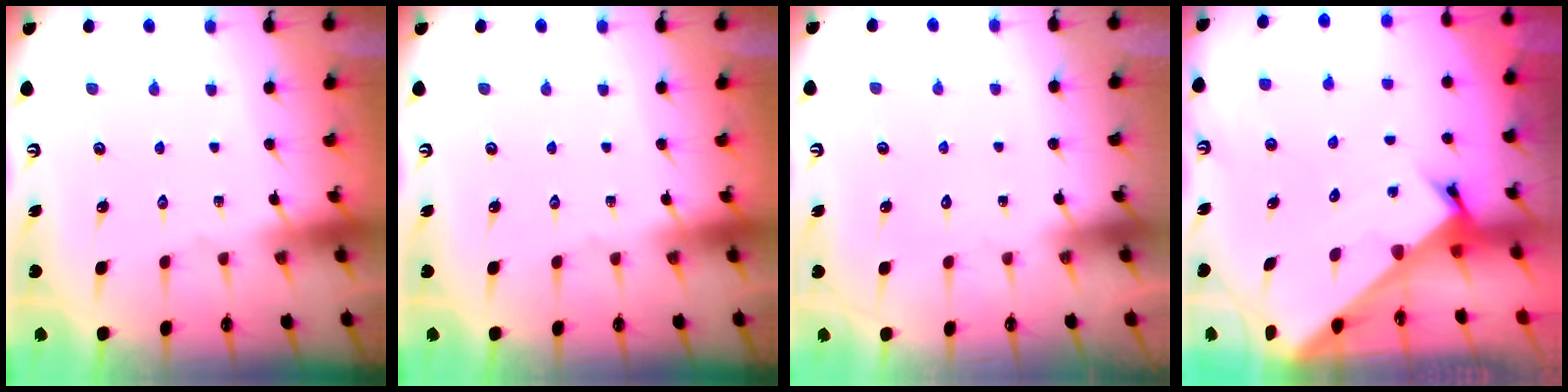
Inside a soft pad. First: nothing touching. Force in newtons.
{"total": 0.0}
{"total": 1.4, "press": 1.4, "slide": 0.1}
{"total": 2.5, "press": 2.5, "slide": 0.2}